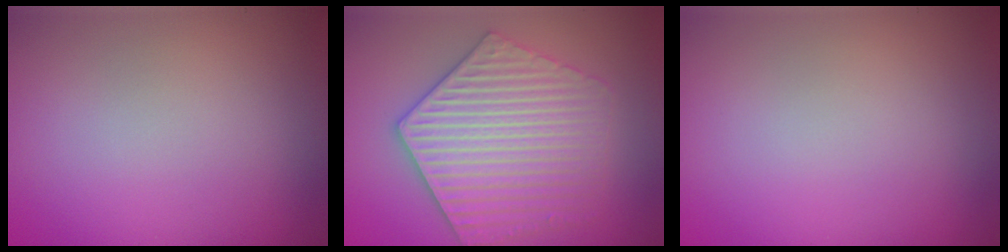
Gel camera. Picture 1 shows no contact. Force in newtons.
{"total": 6.2, "press": 6.1, "slide": 1.0}
{"total": 0.0}